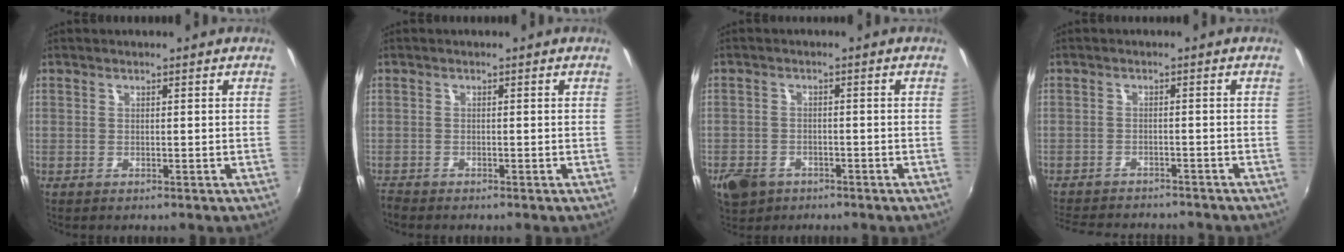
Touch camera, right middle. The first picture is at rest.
{"total": 2.0, "force": [-1.9, 0.4, 0.3], "torque": [-0.015, -0.010, -0.040]}
{"total": 6.7, "force": [-4.0, 4.6, 2.8], "torque": [-0.078, -0.006, -0.064]}
{"total": 11.9, "force": [-10.6, 3.4, 4.2], "torque": [-0.105, -0.017, -0.159]}